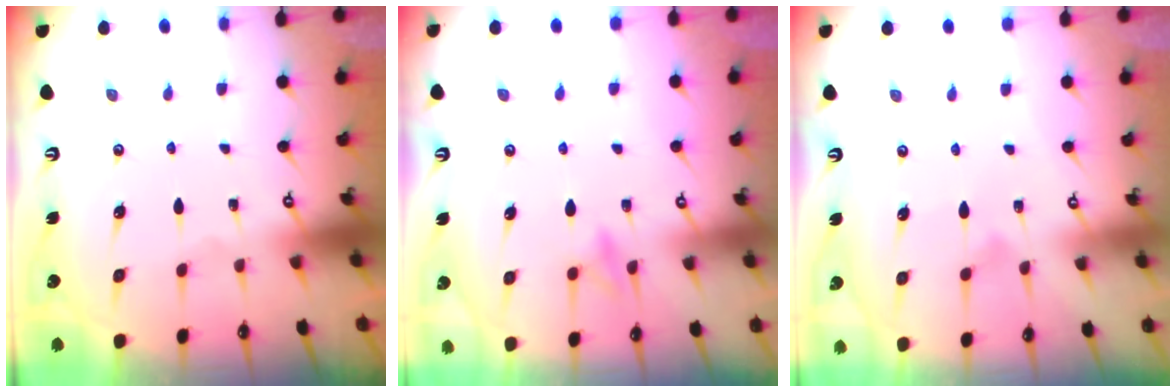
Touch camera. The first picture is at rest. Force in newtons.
{"total": 10.2, "press": 10.2, "slide": 1.1}
{"total": 8.5, "press": 8.5, "slide": 0.4}